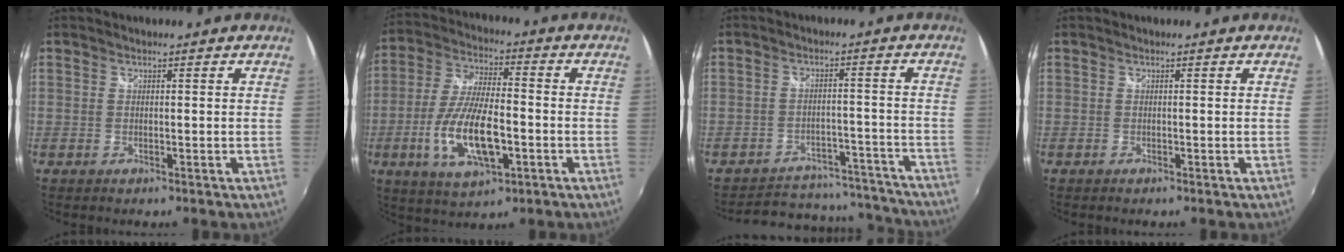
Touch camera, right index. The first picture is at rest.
{"total": 14.2, "force": [-4.5, 5.3, 12.4], "torque": [-0.258, -0.012, -0.080]}
{"total": 17.7, "force": [-16.0, 6.4, 3.9], "torque": [-0.085, 0.043, -0.189]}
{"total": 0.0}